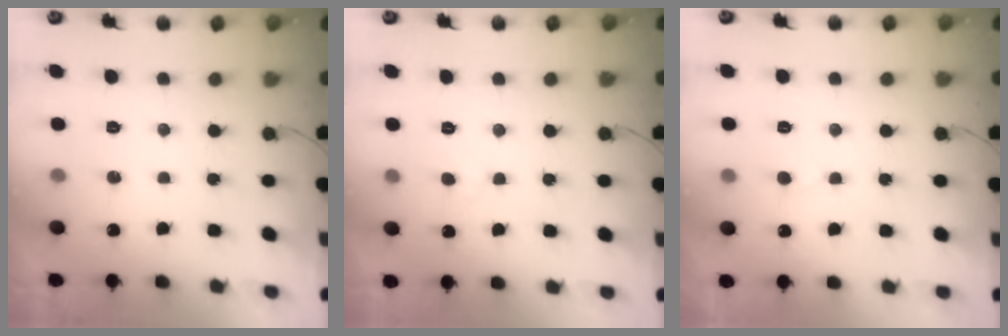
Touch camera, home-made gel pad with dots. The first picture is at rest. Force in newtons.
{"total": 3.1, "press": 3.0, "slide": 0.3}
{"total": 4.7, "press": 4.7, "slide": 0.6}